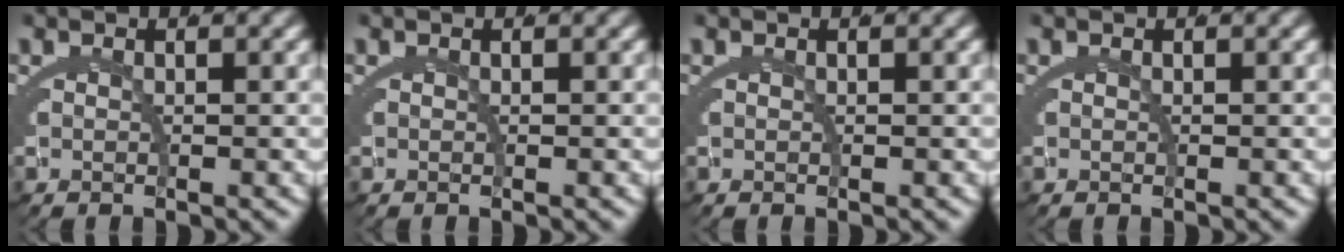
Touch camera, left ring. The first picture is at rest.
{"total": 0.0}
{"total": 0.0}
{"total": 0.0}